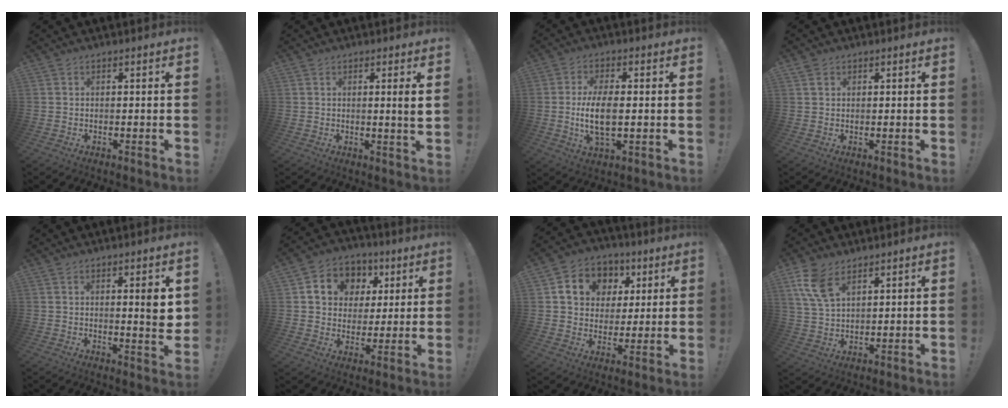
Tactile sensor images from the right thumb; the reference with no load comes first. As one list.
[{"total": 4.4, "force": [0.9, -0.6, 4.3], "torque": [-0.067, -0.008, 0.008]}, {"total": 9.8, "force": [-0.6, 4.2, 8.9], "torque": [-0.174, -0.013, -0.016]}, {"total": 1.4, "force": [0.9, 1.0, 0.5], "torque": [-0.004, -0.001, 0.015]}, {"total": 5.1, "force": [1.5, 0.7, 4.8], "torque": [-0.052, -0.016, 0.016]}, {"total": 10.4, "force": [3.7, 9.1, 3.5], "torque": [-0.049, -0.015, 0.074]}, {"total": 11.5, "force": [4.2, 9.8, 4.2], "torque": [-0.054, -0.018, 0.085]}, {"total": 9.2, "force": [5.4, 4.8, 5.7], "torque": [-0.111, -0.016, 0.105]}]